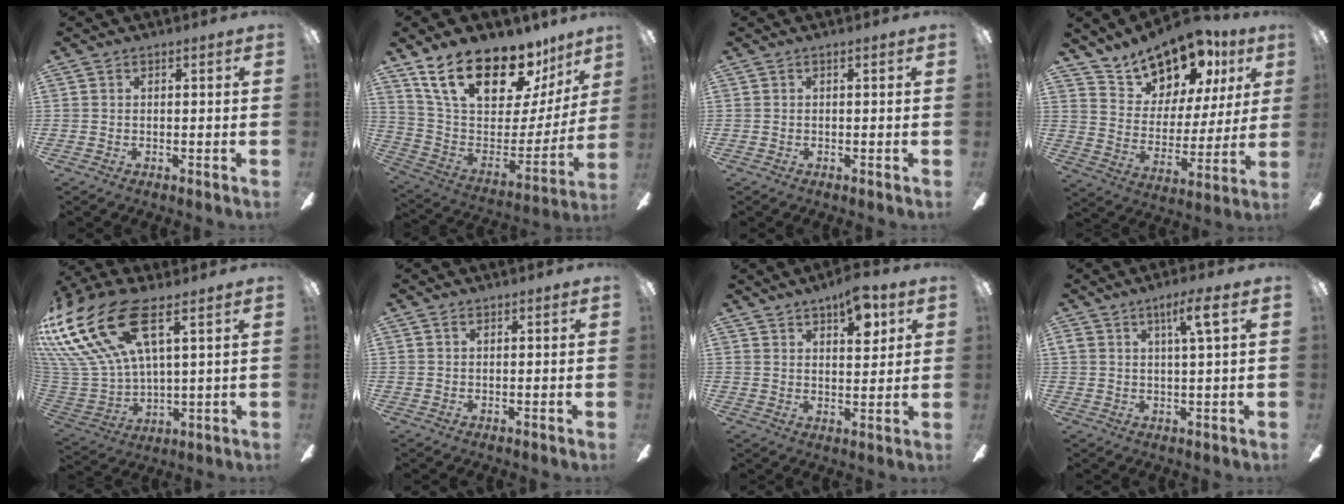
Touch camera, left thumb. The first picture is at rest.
{"total": 23.3, "force": [16.4, 10.2, 13.0], "torque": [-0.213, -0.106, 0.291]}
{"total": 0.0}
{"total": 15.5, "force": [13.2, 7.2, 4.1], "torque": [-0.087, -0.097, 0.242]}
{"total": 23.3, "force": [12.8, 10.0, 16.7], "torque": [-0.372, -0.065, 0.229]}
{"total": 1.1, "force": [0.6, 0.7, 0.7], "torque": [-0.014, 0.002, 0.011]}
{"total": 7.8, "force": [5.2, 3.3, 4.8], "torque": [-0.055, -0.025, 0.086]}
{"total": 5.9, "force": [3.0, 1.1, 4.9], "torque": [-0.085, -0.005, 0.046]}